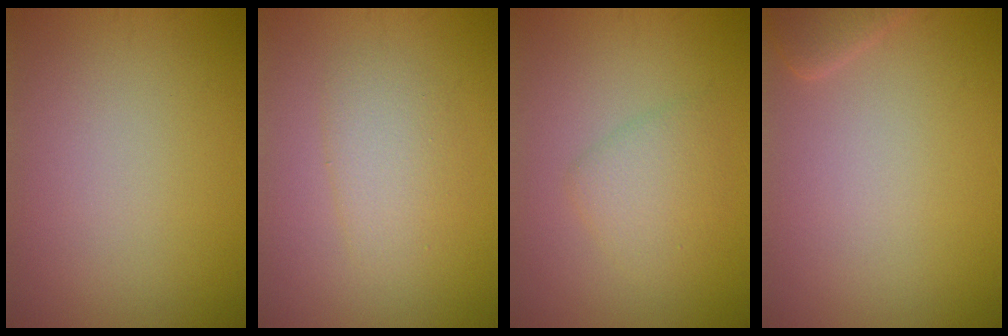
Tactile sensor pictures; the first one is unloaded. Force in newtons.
{"total": 2.6, "press": 2.6, "slide": 0.2}
{"total": 2.6, "press": 2.6, "slide": 0.2}
{"total": 1.6, "press": 1.6, "slide": 0.2}